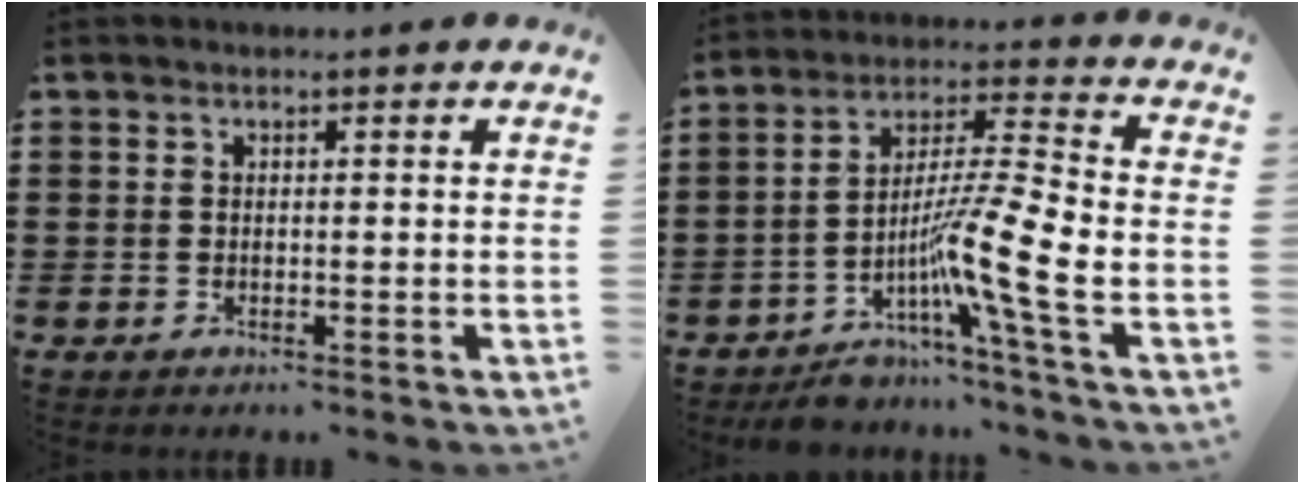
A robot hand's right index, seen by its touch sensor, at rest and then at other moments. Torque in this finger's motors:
{"motor_torque": [1.49, -0.65, 0.76, 0.19]}